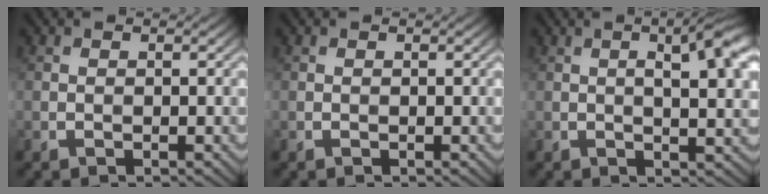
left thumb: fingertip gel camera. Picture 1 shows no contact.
{"total": 0.0}
{"total": 7.7, "force": [1.9, 2.1, 7.1], "torque": [-0.099, 0.010, 0.022]}